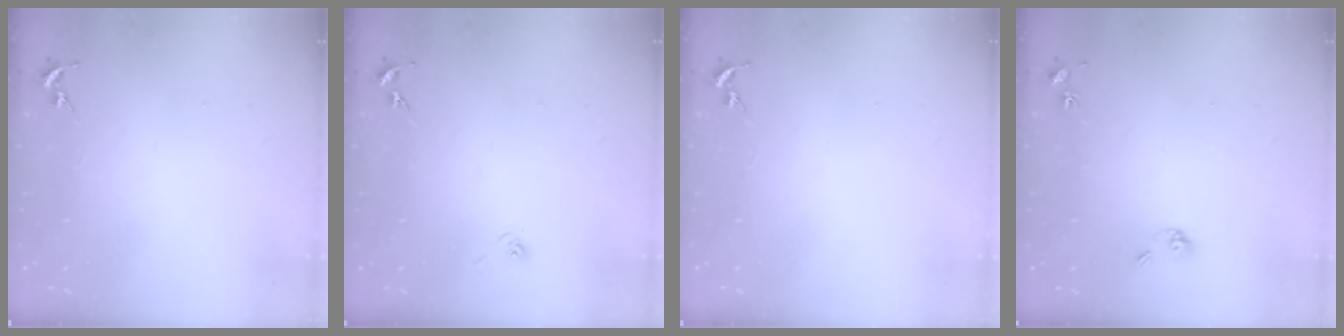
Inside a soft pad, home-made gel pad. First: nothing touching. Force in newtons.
{"total": 2.9, "press": 2.5, "slide": 1.5}
{"total": 0.0}
{"total": 5.3, "press": 4.7, "slide": 2.3}